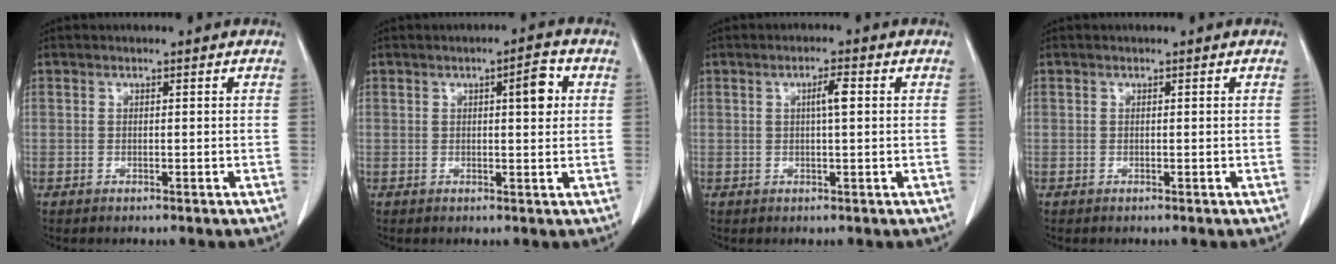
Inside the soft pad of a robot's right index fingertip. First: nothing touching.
{"total": 4.0, "force": [1.1, 0.9, 3.8], "torque": [-0.053, 0.006, 0.014]}
{"total": 2.6, "force": [0.5, 0.2, 2.6], "torque": [-0.044, 0.003, 0.008]}
{"total": 0.0}